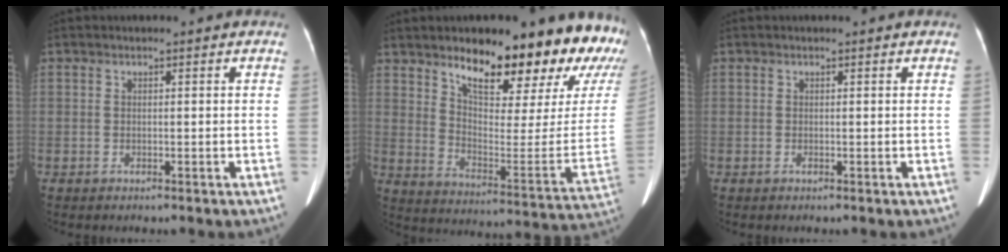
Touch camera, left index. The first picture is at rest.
{"total": 24.8, "force": [19.0, 5.6, 14.8], "torque": [-0.206, -0.052, 0.248]}
{"total": 0.0}